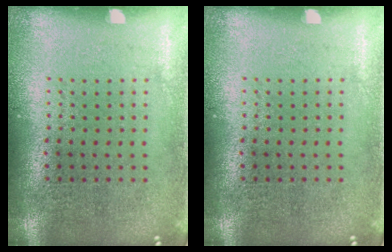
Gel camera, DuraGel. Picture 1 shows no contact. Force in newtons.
{"total": 0.0}